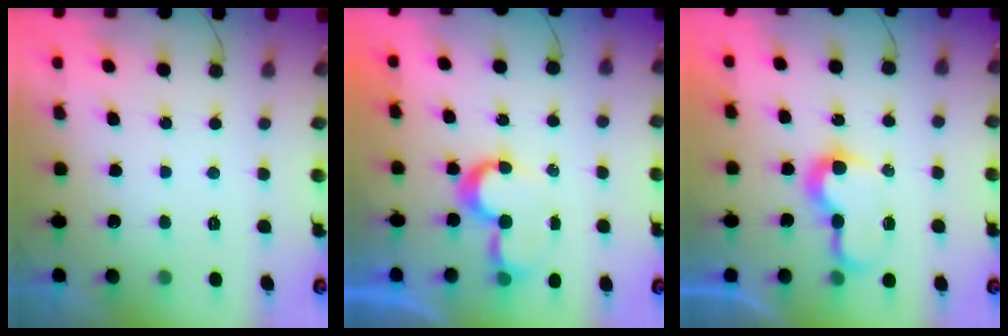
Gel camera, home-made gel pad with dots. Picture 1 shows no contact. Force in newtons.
{"total": 7.9, "press": 7.9, "slide": 0.2}
{"total": 7.9, "press": 7.8, "slide": 0.9}